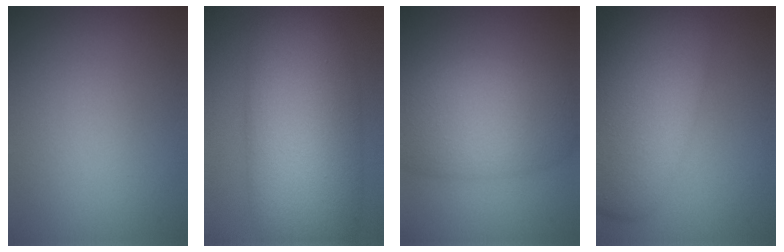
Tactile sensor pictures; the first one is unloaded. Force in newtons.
{"total": 12.8, "press": 12.8, "slide": 0.2}
{"total": 8.0, "press": 8.0, "slide": 0.1}
{"total": 11.3, "press": 11.3, "slide": 0.8}